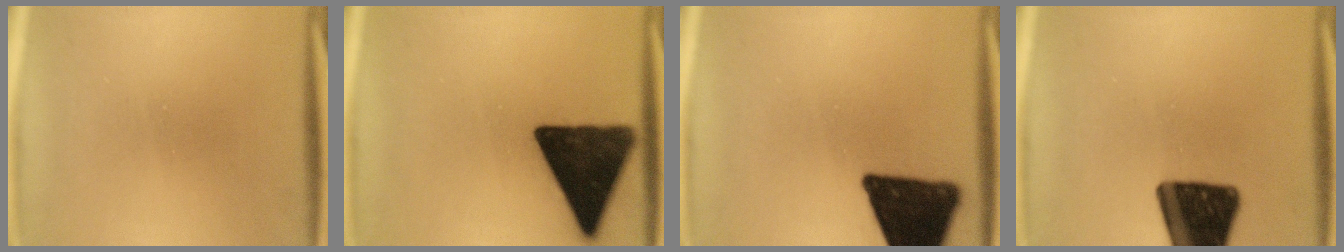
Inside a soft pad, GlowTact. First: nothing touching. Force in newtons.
{"total": 15.4}
{"total": 18.1}
{"total": 16.8}